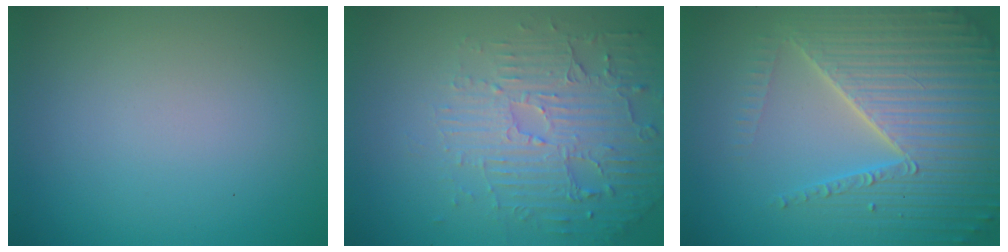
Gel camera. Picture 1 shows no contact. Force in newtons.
{"total": 5.5, "press": 3.8, "slide": 4.0}
{"total": 7.1, "press": 6.9, "slide": 1.7}